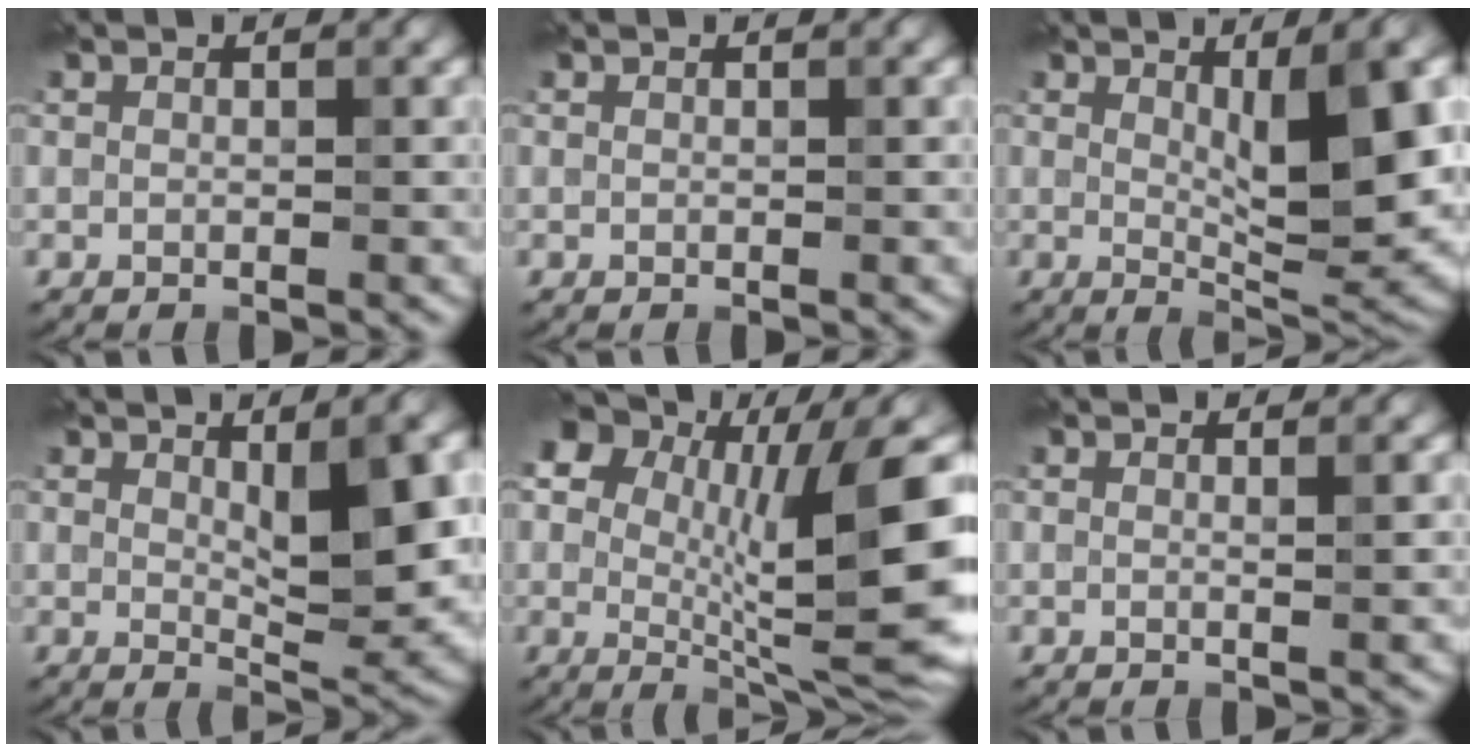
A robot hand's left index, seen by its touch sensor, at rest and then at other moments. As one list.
[{"total": 0.0}, {"total": 10.2, "force": [1.9, 2.7, 9.7], "torque": [-0.131, -0.013, 0.037]}, {"total": 7.5, "force": [1.4, 2.3, 7.1], "torque": [-0.101, -0.006, 0.026]}, {"total": 16.0, "force": [2.5, 8.1, 13.6], "torque": [-0.190, -0.011, 0.045]}, {"total": 1.2, "force": [0.3, 0.3, 1.1], "torque": [-0.013, 0.000, -0.001]}]